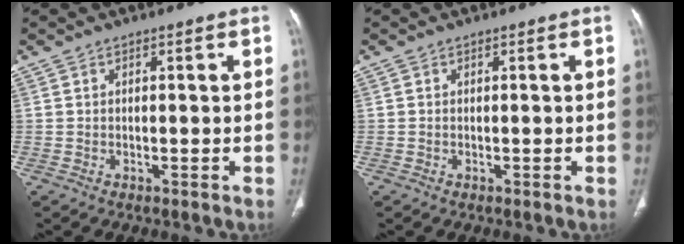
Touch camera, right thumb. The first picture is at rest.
{"total": 0.0}